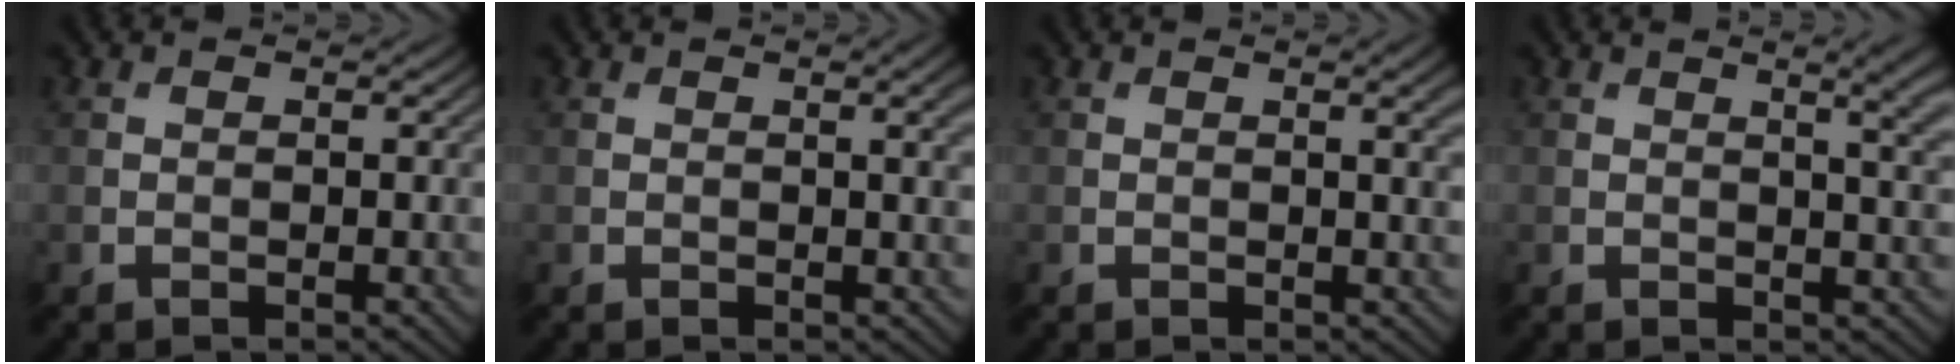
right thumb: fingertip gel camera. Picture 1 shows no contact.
{"total": 2.6, "force": [0.7, 0.5, 2.4], "torque": [-0.031, 0.001, 0.012]}
{"total": 2.6, "force": [0.8, 0.5, 2.4], "torque": [-0.031, 0.001, 0.013]}
{"total": 5.1, "force": [1.9, 1.4, 4.5], "torque": [-0.057, 0.012, 0.022]}